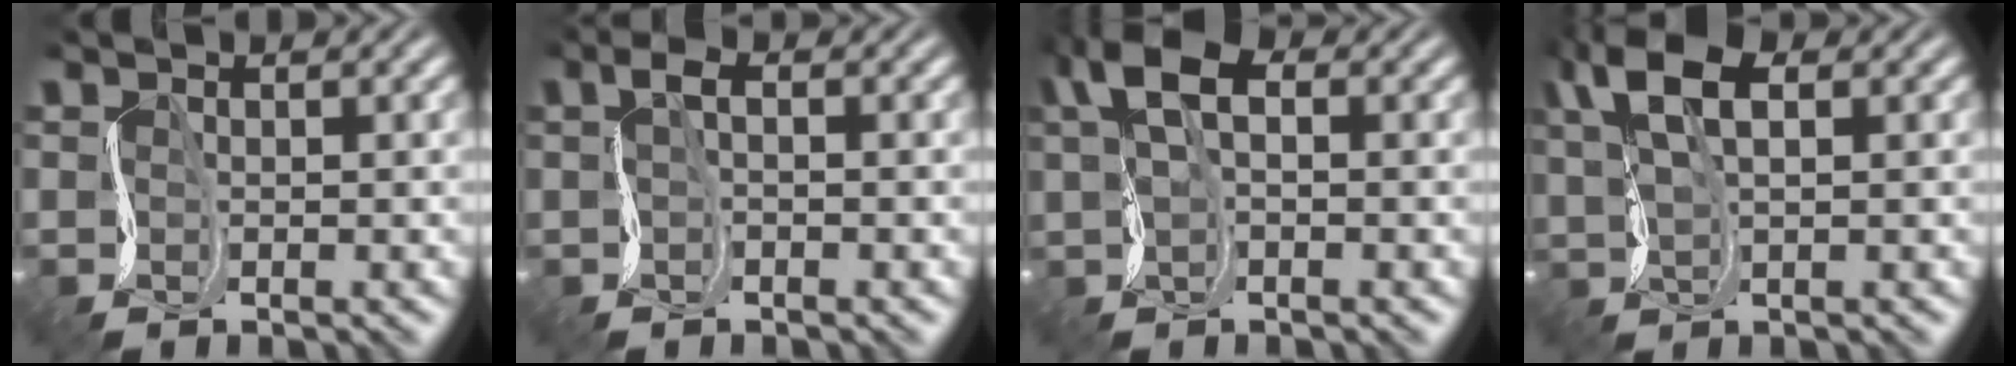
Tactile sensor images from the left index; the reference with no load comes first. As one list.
[{"total": 1.9, "force": [-0.4, 1.0, 1.5], "torque": [-0.035, 0.002, -0.014]}, {"total": 6.3, "force": [1.1, 3.8, 4.9], "torque": [-0.109, 0.020, 0.009]}, {"total": 6.6, "force": [2.0, 3.3, 5.4], "torque": [-0.124, 0.016, 0.027]}]